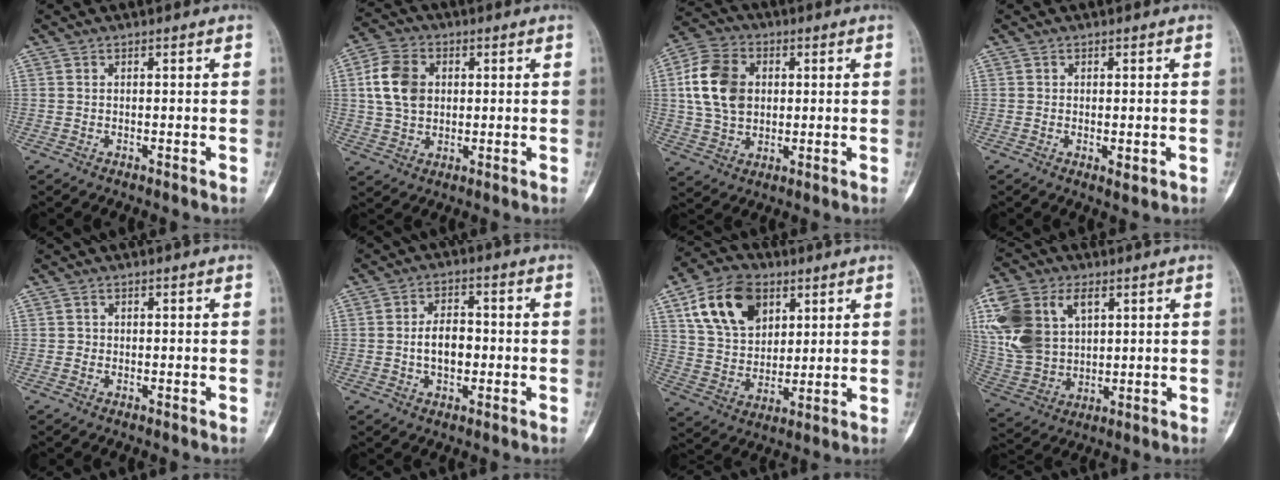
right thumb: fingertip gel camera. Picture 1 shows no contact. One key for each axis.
{"total": 9.7, "fx": 1.6, "fy": 7.3, "fz": 6.2, "tx": -0.102, "ty": 0.007, "tz": 0.027}
{"total": 13.1, "fx": 1.9, "fy": 9.8, "fz": 8.5, "tx": -0.142, "ty": 0.009, "tz": 0.032}
{"total": 2.1, "fx": -0.5, "fy": 0.9, "fz": 1.8, "tx": -0.029, "ty": -0.006, "tz": -0.003}
{"total": 0.7, "fx": -0.1, "fy": 0.7, "fz": 0.1, "tx": 0.001, "ty": 0.003, "tz": -0.002}
{"total": 6.4, "fx": -0.8, "fy": 4.1, "fz": 4.9, "tx": -0.068, "ty": 0.016, "tz": -0.016}
{"total": 15.6, "fx": 6.9, "fy": 10.5, "fz": 9.3, "tx": -0.141, "ty": -0.017, "tz": 0.130}
{"total": 18.3, "fx": 5.8, "fy": 12.5, "fz": 12.1, "tx": -0.256, "ty": 0.002, "tz": 0.116}